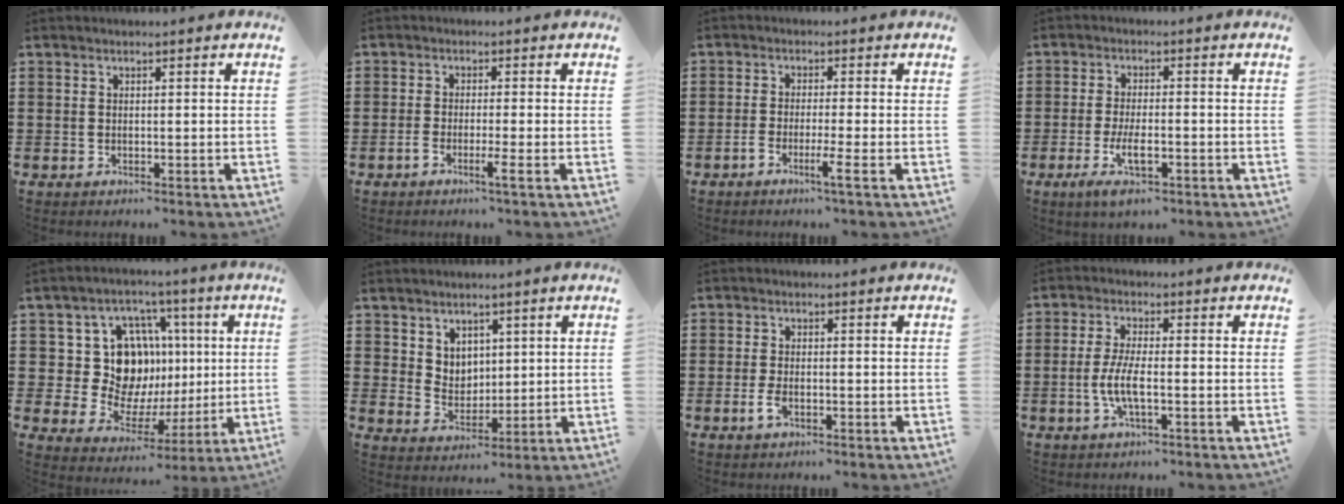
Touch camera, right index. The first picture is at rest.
{"total": 2.5, "force": [-1.4, 0.1, 2.1], "torque": [-0.043, -0.005, -0.028]}
{"total": 3.1, "force": [-1.8, -0.1, 2.6], "torque": [-0.050, -0.006, -0.035]}
{"total": 5.8, "force": [-2.4, 1.8, 4.9], "torque": [-0.107, -0.009, -0.046]}
{"total": 12.9, "force": [2.5, 11.4, 5.6], "torque": [-0.107, -0.011, 0.060]}
{"total": 4.7, "force": [3.0, 3.5, 0.4], "torque": [-0.019, 0.003, 0.055]}
{"total": 2.3, "force": [-0.8, 1.0, 1.8], "torque": [-0.051, -0.004, -0.020]}
{"total": 5.4, "force": [-1.6, 1.3, 5.0], "torque": [-0.114, -0.007, -0.037]}